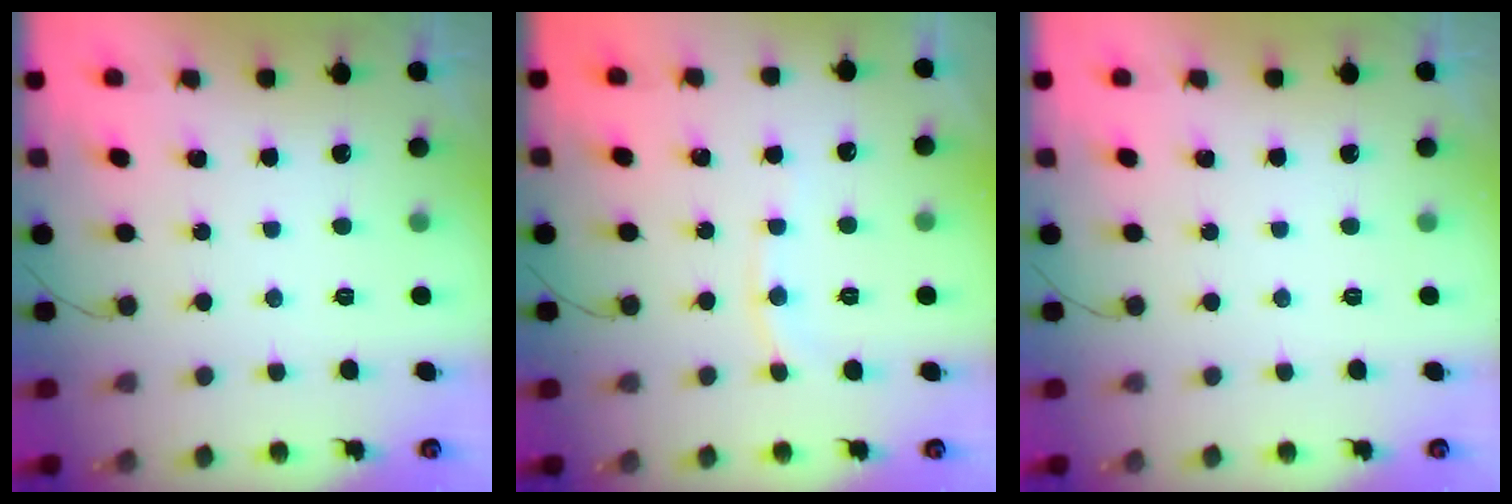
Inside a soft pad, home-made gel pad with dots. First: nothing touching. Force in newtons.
{"total": 4.6, "press": 4.6, "slide": 0.1}
{"total": 0.0}